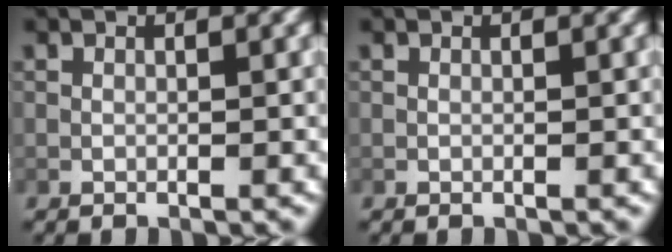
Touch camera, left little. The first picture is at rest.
{"total": 0.0}